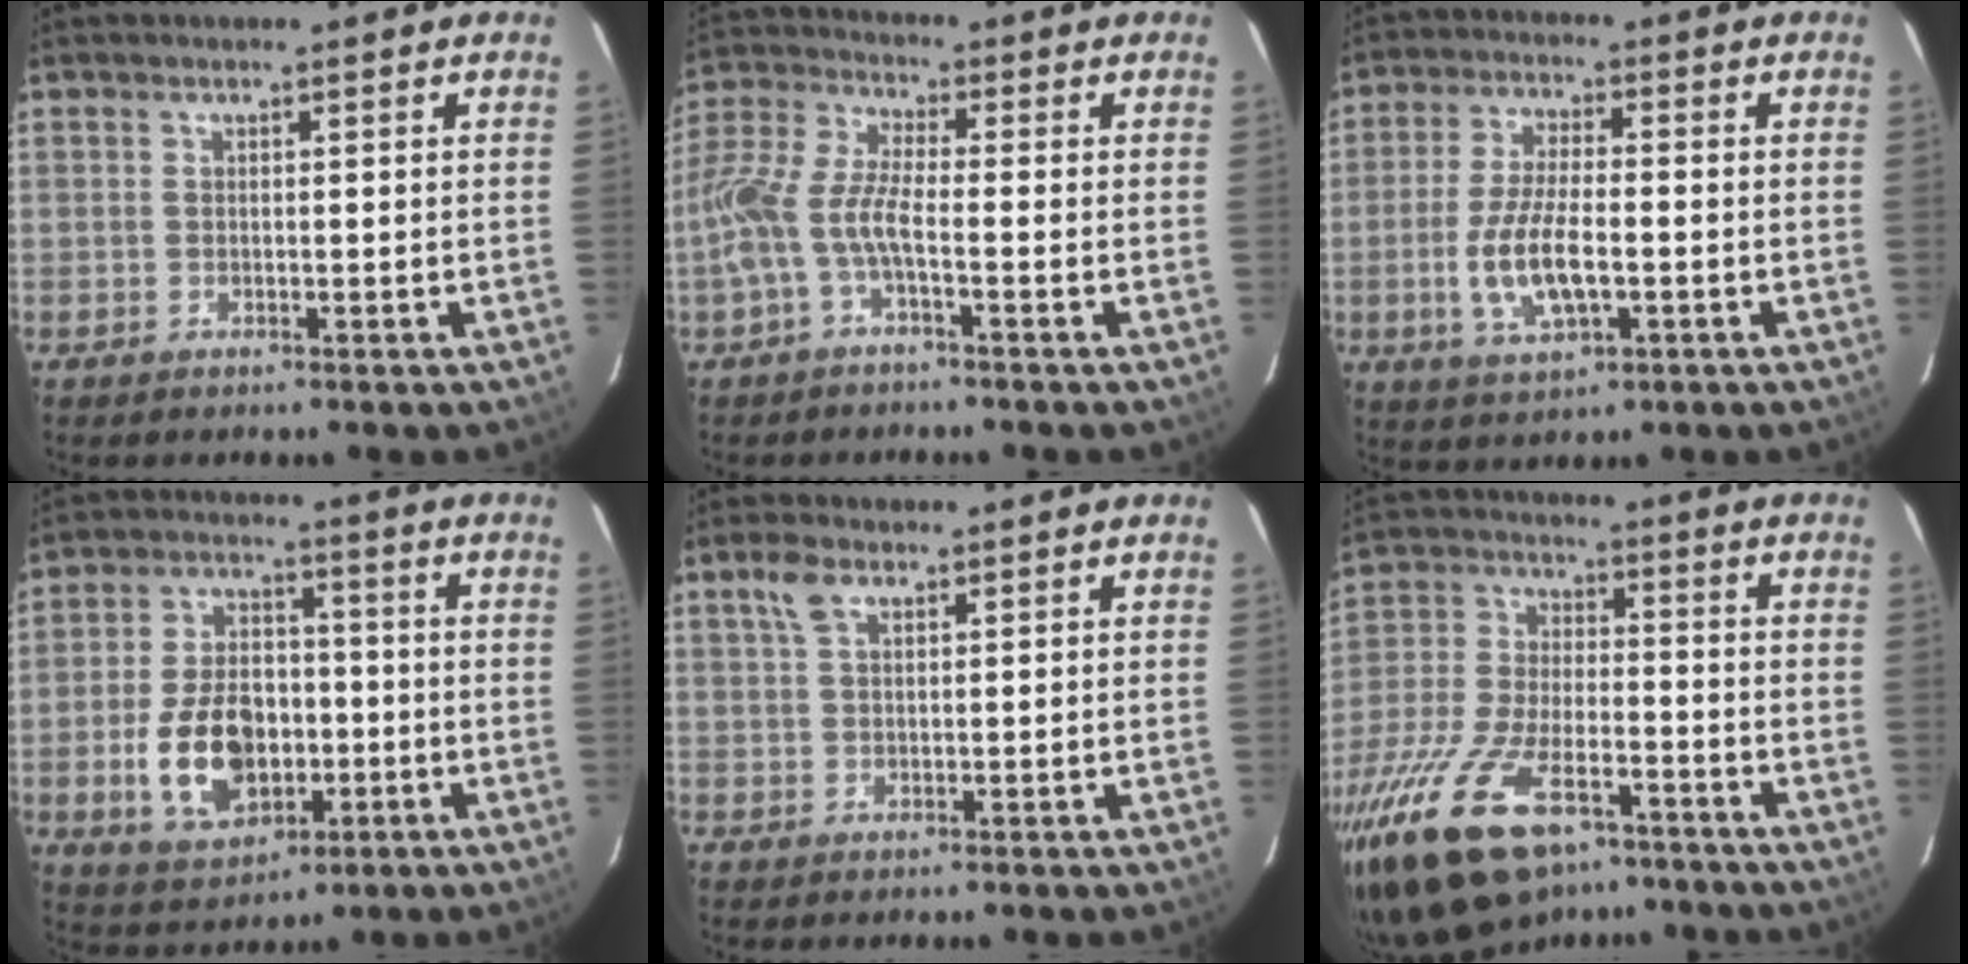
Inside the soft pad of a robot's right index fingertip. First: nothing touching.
{"total": 8.5, "force": [-3.0, 2.1, 7.7], "torque": [-0.181, 0.007, -0.063]}
{"total": 10.4, "force": [-2.5, 4.0, 9.3], "torque": [-0.189, -0.007, -0.044]}
{"total": 14.4, "force": [-3.7, 9.2, 10.5], "torque": [-0.217, 0.009, -0.047]}
{"total": 3.3, "force": [1.7, 1.7, 2.2], "torque": [-0.046, 0.010, 0.034]}
{"total": 21.8, "force": [-14.2, 9.8, 13.4], "torque": [-0.284, -0.029, -0.250]}